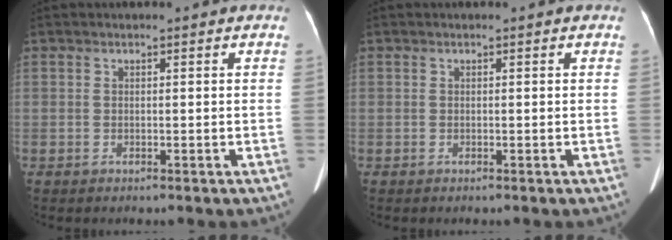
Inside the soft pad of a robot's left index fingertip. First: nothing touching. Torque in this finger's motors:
{"motor_torque": [0.12, 0.21, 0.00, 0.01]}